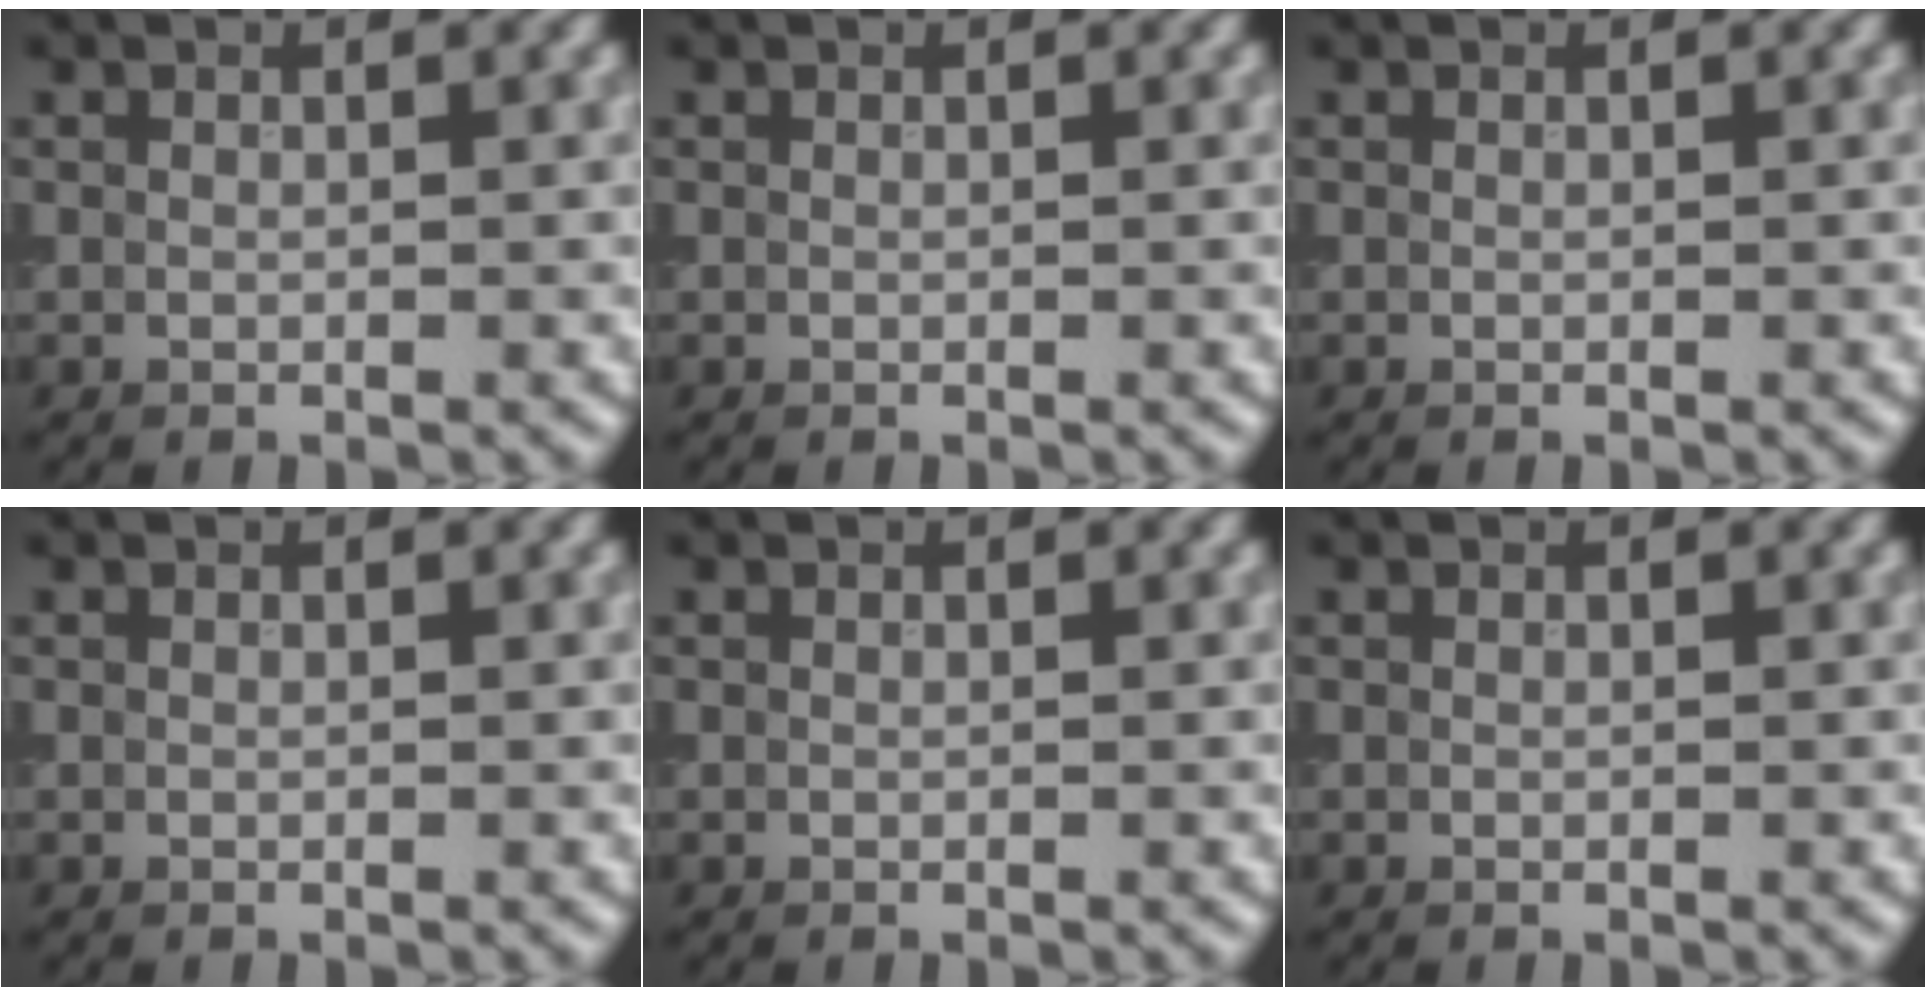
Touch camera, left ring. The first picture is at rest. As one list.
[{"total": 0.0}, {"total": 0.0}, {"total": 0.0}, {"total": 0.0}, {"total": 0.0}]